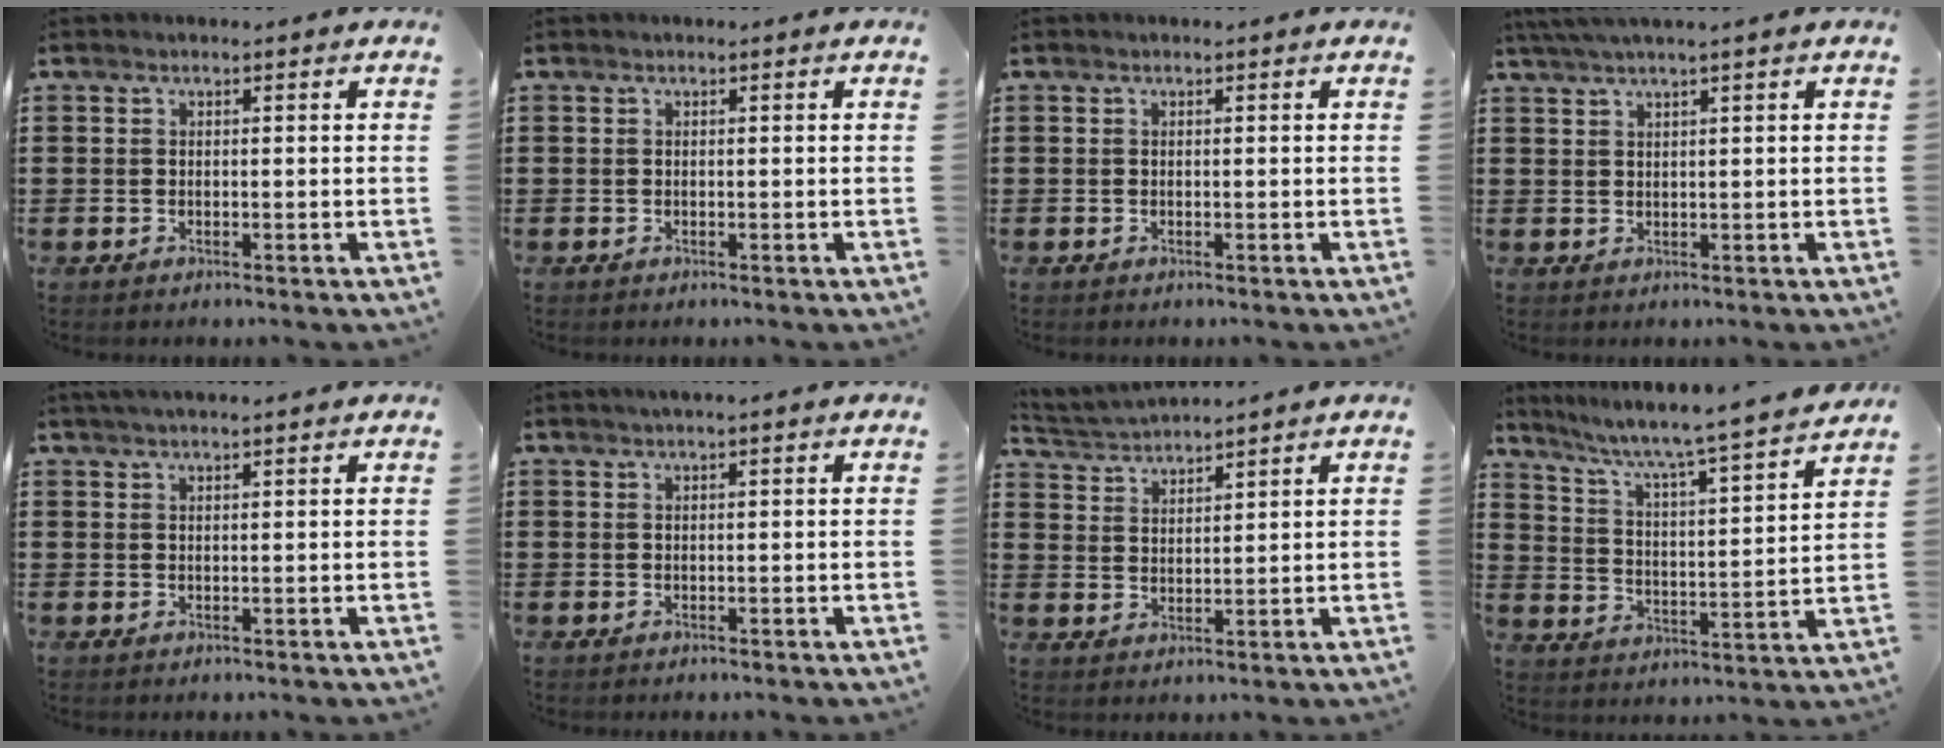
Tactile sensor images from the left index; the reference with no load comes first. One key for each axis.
{"total": 0.0}
{"total": 0.0}
{"total": 2.2, "fx": 1.5, "fy": -0.3, "fz": 1.6, "tx": -0.032, "ty": 0.001, "tz": 0.027}
{"total": 1.3, "fx": 1.0, "fy": -0.1, "fz": 0.8, "tx": -0.017, "ty": -0.002, "tz": 0.019}
{"total": 0.7, "fx": 0.2, "fy": -0.1, "fz": 0.7, "tx": -0.010, "ty": -0.001, "tz": 0.004}
{"total": 3.0, "fx": 3.0, "fy": 0.0, "fz": -0.1, "tx": -0.011, "ty": -0.009, "tz": 0.054}
{"total": 5.1, "fx": 4.5, "fy": -0.6, "fz": 2.5, "tx": -0.070, "ty": -0.047, "tz": 0.063}